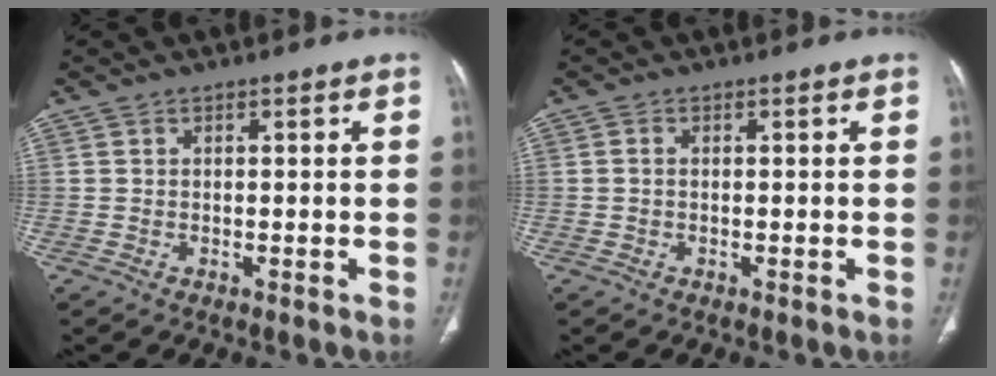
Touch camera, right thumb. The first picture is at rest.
{"total": 0.7, "force": [-0.1, 0.5, 0.5], "torque": [-0.003, 0.003, -0.005]}